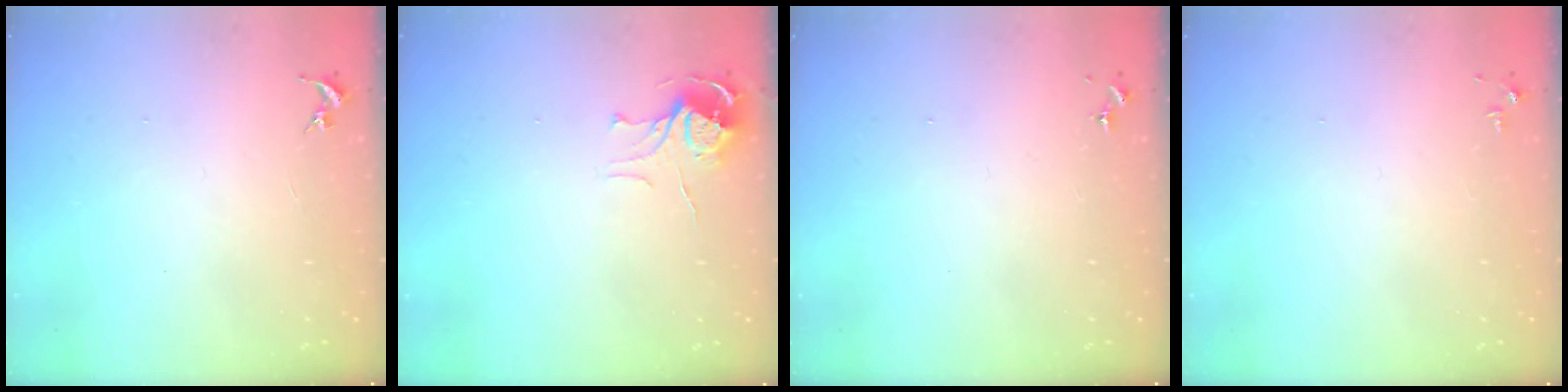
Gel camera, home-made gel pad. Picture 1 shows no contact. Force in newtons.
{"total": 7.0, "press": 7.0, "slide": 0.6}
{"total": 0.0}
{"total": 2.8, "press": 2.8, "slide": 0.4}